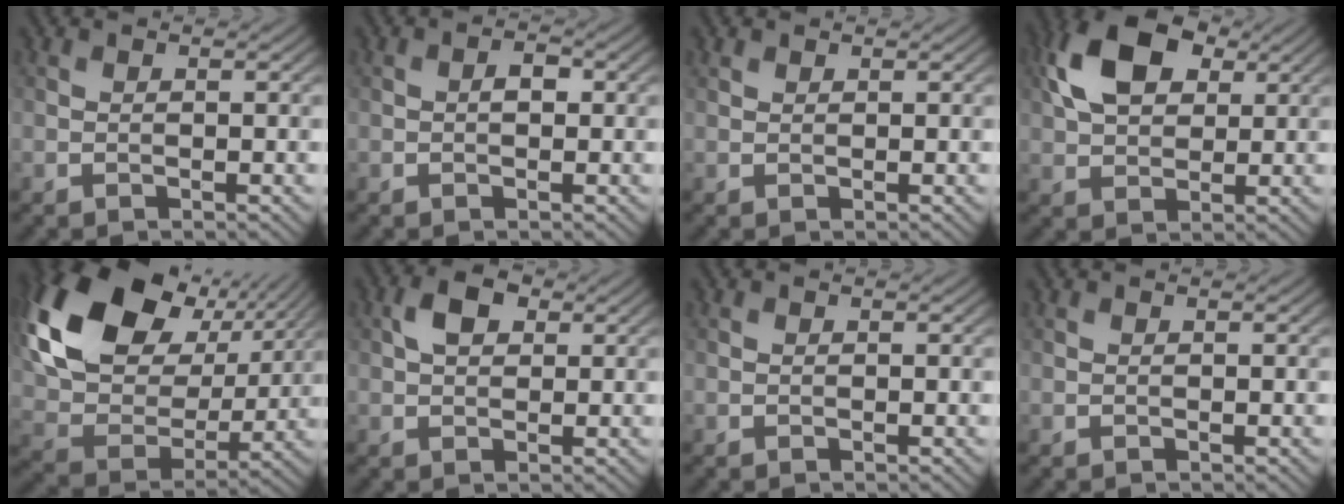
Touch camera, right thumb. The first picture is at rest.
{"total": 1.5, "force": [0.0, 0.9, 1.3], "torque": [-0.019, 0.005, -0.004]}
{"total": 0.7, "force": [0.6, 0.4, 0.2], "torque": [-0.004, 0.000, 0.014]}
{"total": 10.1, "force": [3.7, 6.3, 7.0], "torque": [-0.158, 0.021, 0.065]}
{"total": 21.0, "force": [9.1, 14.4, 12.2], "torque": [-0.298, 0.033, 0.175]}
{"total": 3.6, "force": [1.2, 2.4, 2.5], "torque": [-0.050, 0.010, 0.017]}
{"total": 0.0}
{"total": 0.0}